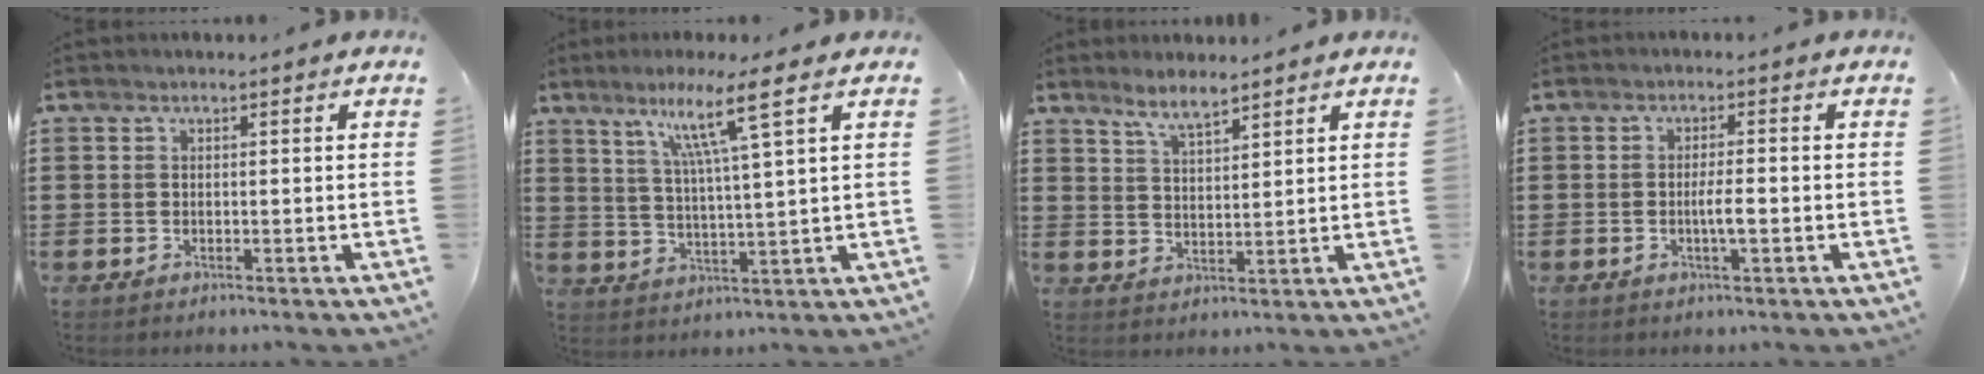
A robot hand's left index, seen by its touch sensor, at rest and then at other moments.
{"total": 9.1, "force": [5.2, -0.6, 7.4], "torque": [-0.150, -0.007, 0.083]}
{"total": 4.3, "force": [3.7, 0.8, 2.0], "torque": [-0.048, -0.003, 0.066]}
{"total": 3.1, "force": [-0.6, 0.5, 3.0], "torque": [-0.060, -0.002, -0.013]}